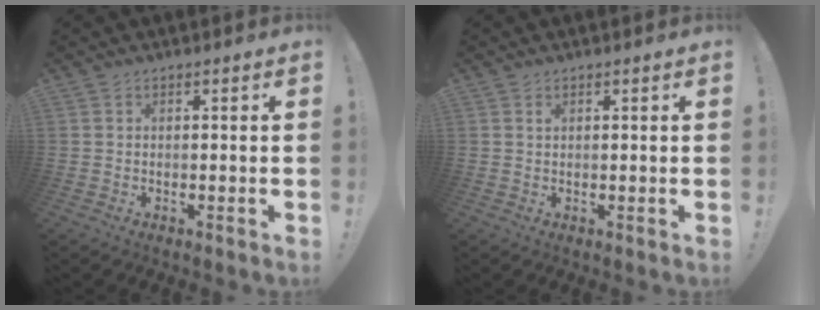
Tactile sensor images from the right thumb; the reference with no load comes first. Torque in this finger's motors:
{"motor_torque": [0.01, 0.04, -0.03, -0.09, 0.00]}